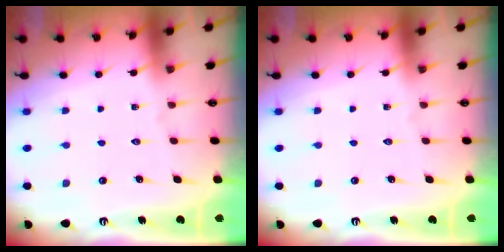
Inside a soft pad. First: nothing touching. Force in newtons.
{"total": 0.0}